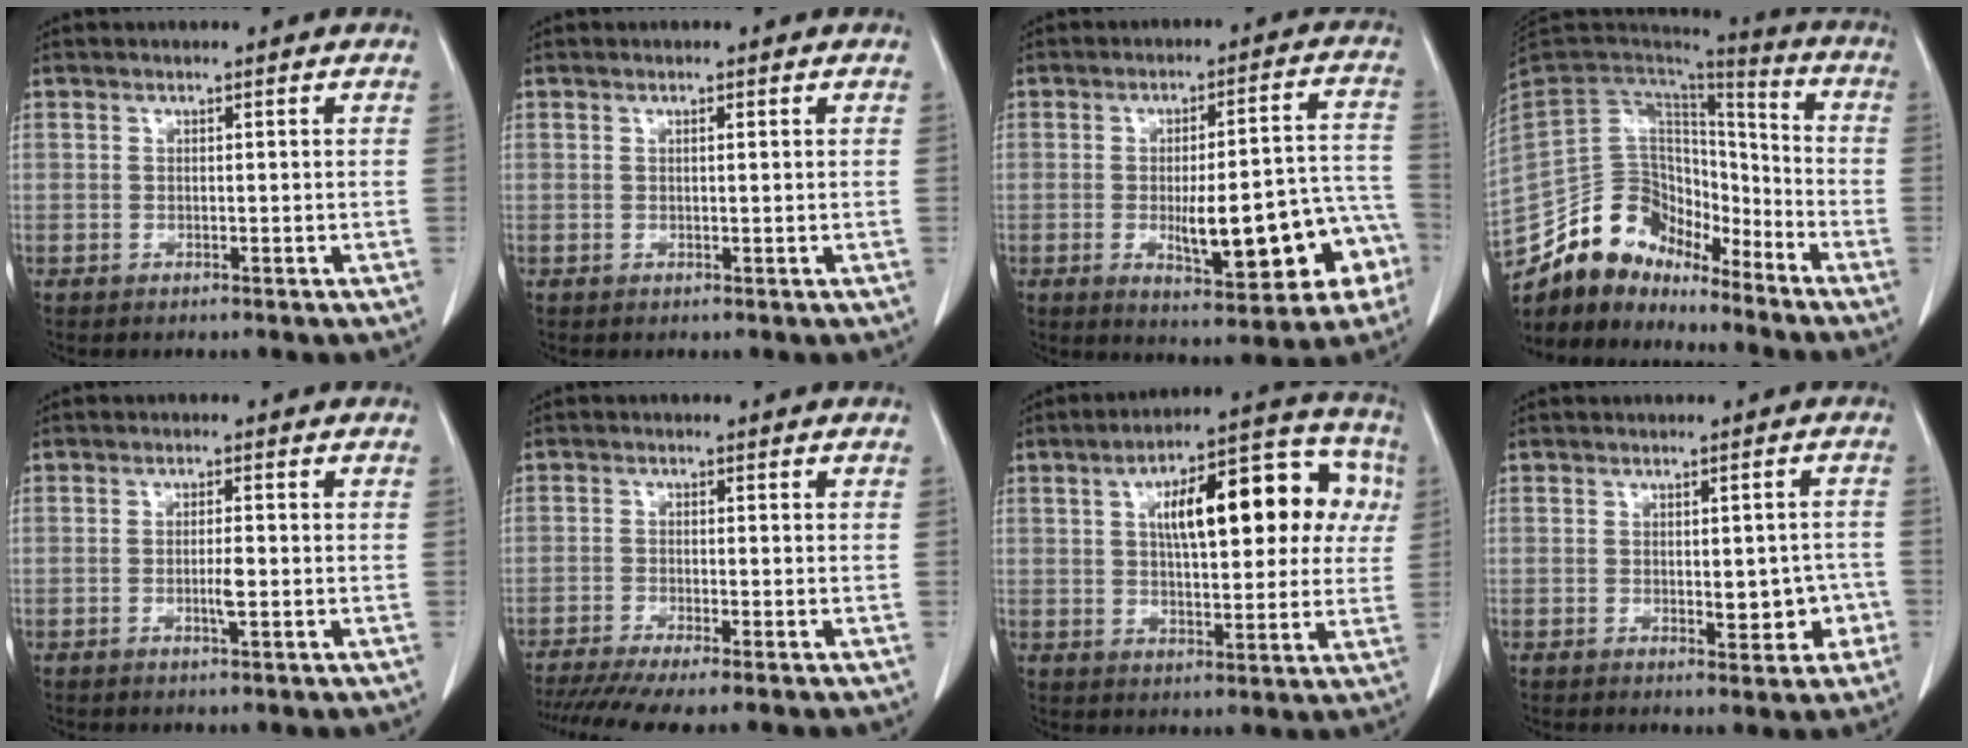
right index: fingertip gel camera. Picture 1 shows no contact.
{"total": 0.6, "force": [0.3, 0.1, 0.5], "torque": [-0.012, 0.001, 0.005]}
{"total": 16.1, "force": [-4.7, 4.0, 14.8], "torque": [-0.160, 0.031, -0.049]}
{"total": 14.6, "force": [-12.2, 7.3, 3.4], "torque": [-0.051, 0.069, -0.220]}
{"total": 2.4, "force": [-0.5, 0.2, 2.3], "torque": [-0.042, -0.001, -0.009]}
{"total": 8.6, "force": [-6.8, 0.1, 5.2], "torque": [-0.077, -0.014, -0.107]}
{"total": 17.3, "force": [4.5, 6.4, 15.4], "torque": [-0.206, 0.048, 0.062]}
{"total": 5.0, "force": [-1.2, 2.4, 4.2], "torque": [-0.043, 0.007, -0.008]}